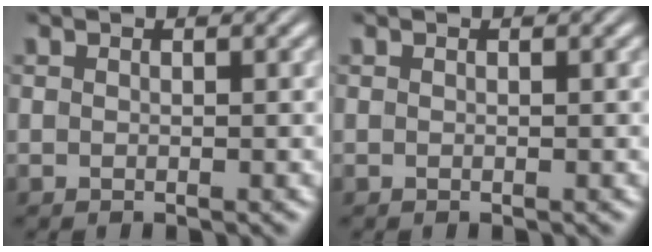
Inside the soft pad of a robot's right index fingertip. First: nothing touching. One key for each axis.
{"total": 0.0}